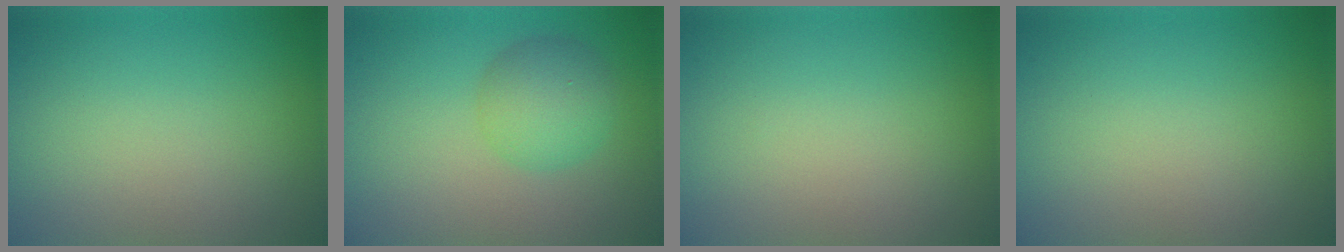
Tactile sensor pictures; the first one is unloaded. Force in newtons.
{"total": 3.9, "press": 3.9, "slide": 0.1}
{"total": 0.0}
{"total": 0.0}